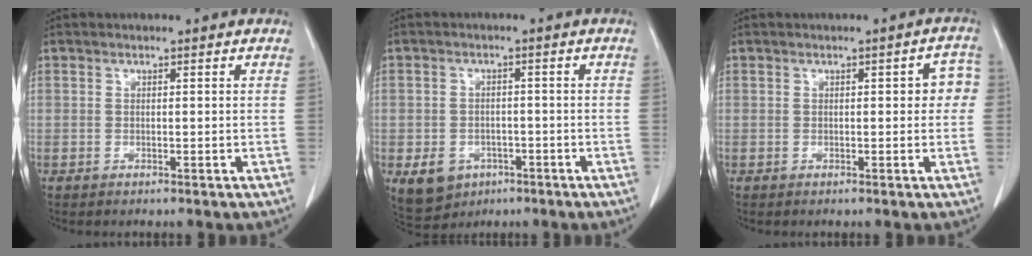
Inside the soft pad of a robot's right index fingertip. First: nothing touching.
{"total": 7.1, "force": [-3.3, 5.9, 2.4], "torque": [-0.043, 0.003, -0.036]}
{"total": 3.5, "force": [0.3, 1.5, 3.1], "torque": [-0.026, 0.018, 0.001]}